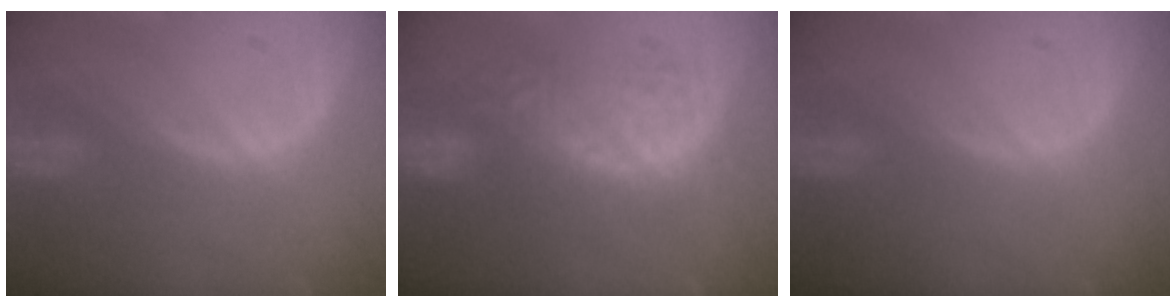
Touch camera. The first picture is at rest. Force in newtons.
{"total": 9.0, "press": 8.6, "slide": 2.5}
{"total": 0.0}